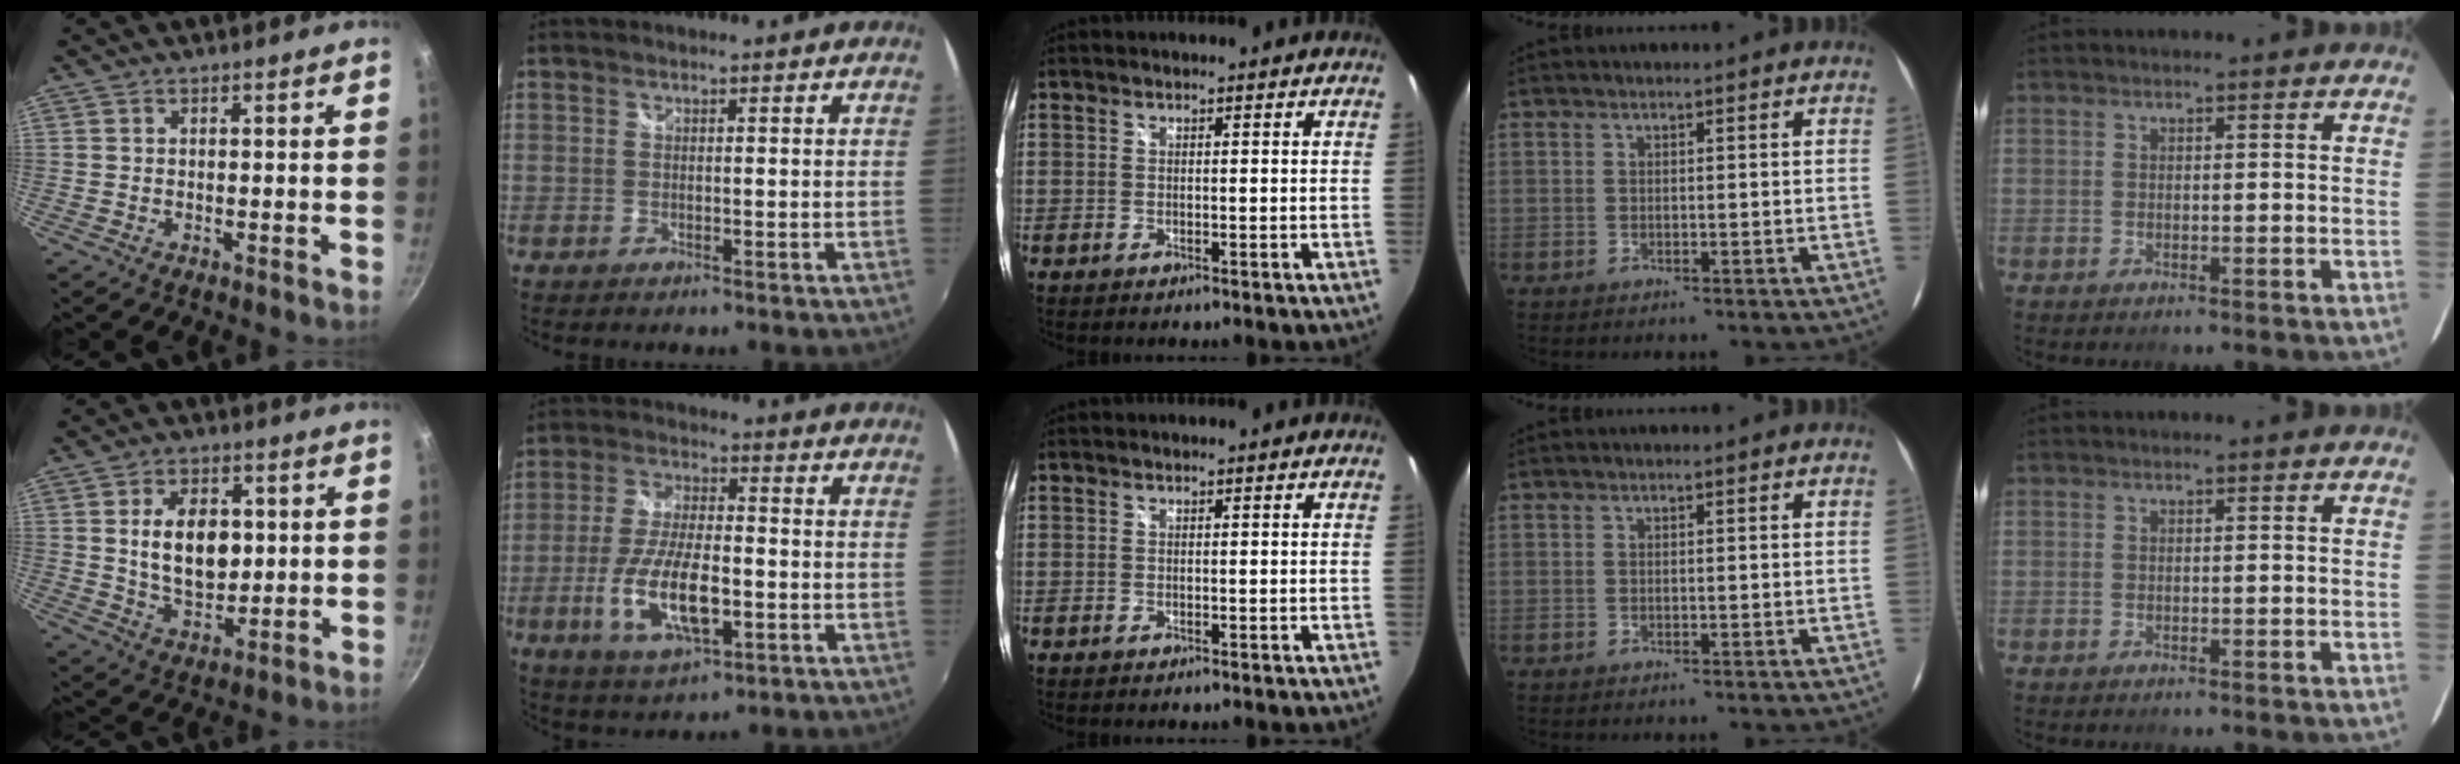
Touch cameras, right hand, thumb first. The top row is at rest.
{"thumb": {"total": 11.7, "force": [1.5, 7.6, 8.7], "torque": [-0.119, -0.011, 0.030]}, "index": {"total": 13.7, "force": [-3.9, 5.2, 12.0], "torque": [-0.244, -0.011, -0.068]}}